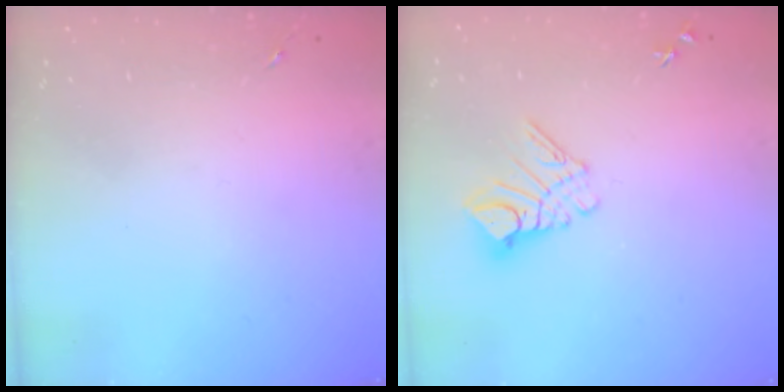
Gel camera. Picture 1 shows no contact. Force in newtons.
{"total": 9.6, "press": 9.6, "slide": 1.0}